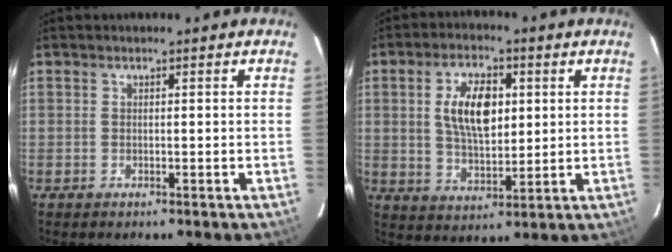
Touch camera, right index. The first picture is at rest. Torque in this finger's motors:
{"motor_torque": [0.43, -0.02, 0.27, 0.11]}